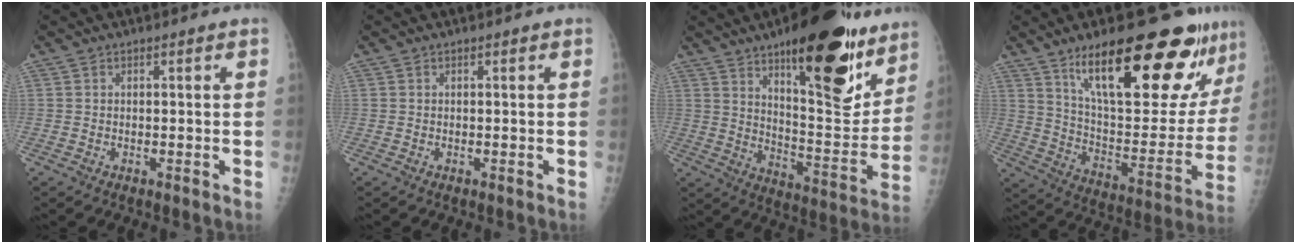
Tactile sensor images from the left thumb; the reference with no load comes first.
{"total": 0.0}
{"total": 24.9, "force": [14.8, 8.5, 18.1], "torque": [-0.214, -0.077, 0.223]}
{"total": 27.7, "force": [17.0, 8.1, 20.4], "torque": [-0.258, -0.060, 0.270]}